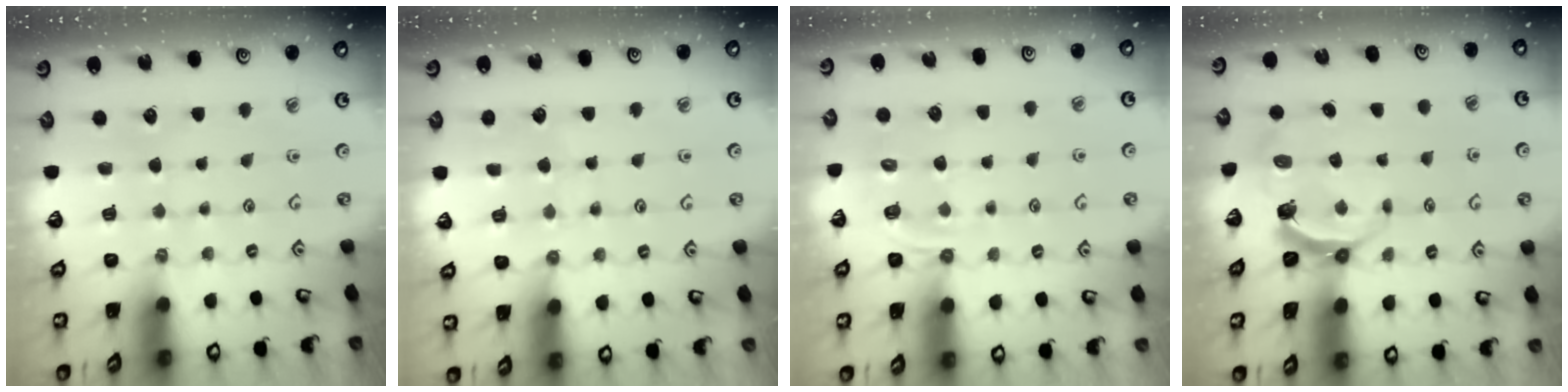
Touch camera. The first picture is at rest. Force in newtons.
{"total": 4.2, "press": 4.1, "slide": 0.6}
{"total": 5.0, "press": 4.6, "slide": 2.0}
{"total": 5.8, "press": 4.8, "slide": 3.4}